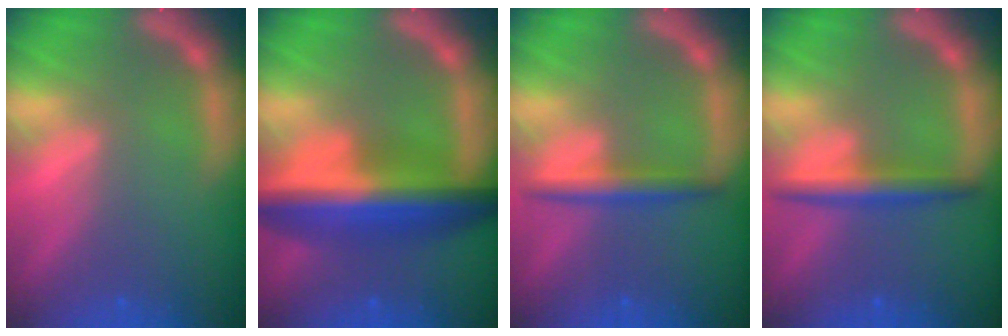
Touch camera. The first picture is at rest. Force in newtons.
{"total": 10.0}
{"total": 3.0}
{"total": 3.5}